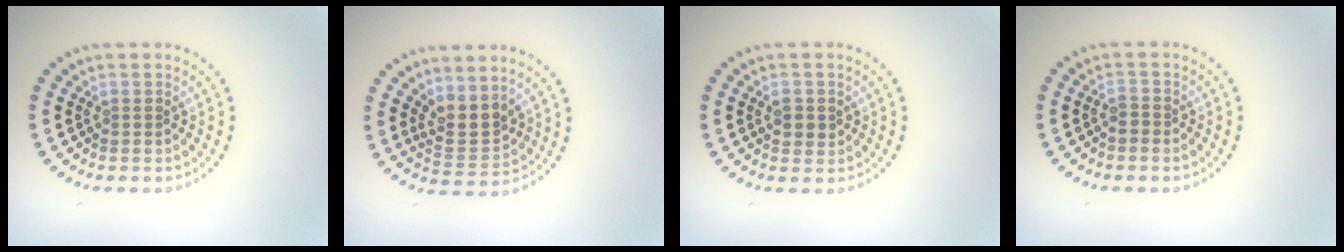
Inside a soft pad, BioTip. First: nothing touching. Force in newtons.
{"total": 2.9, "press": 2.5, "slide": 1.5}
{"total": 1.7, "press": 1.7, "slide": 0.2}
{"total": 0.8, "press": 0.6, "slide": 0.5}